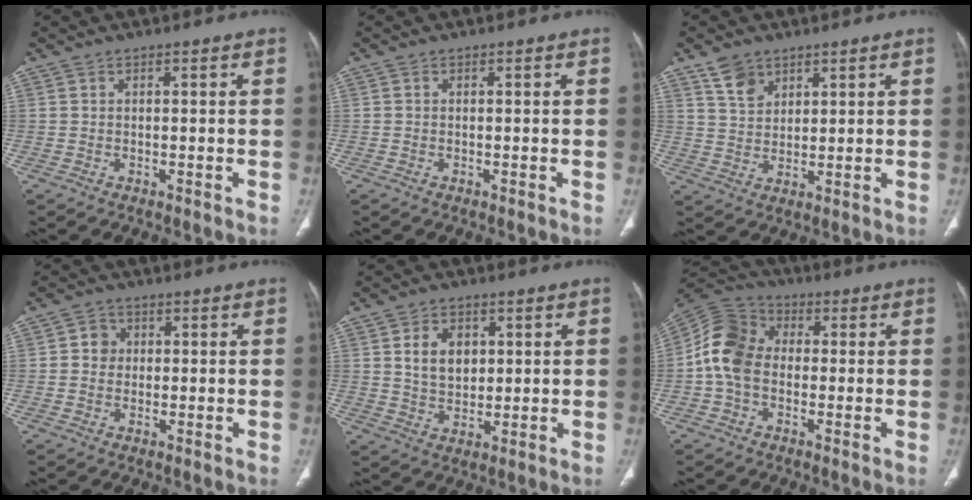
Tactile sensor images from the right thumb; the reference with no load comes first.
{"total": 0.0}
{"total": 5.5, "force": [3.7, 3.4, 2.2], "torque": [-0.023, -0.019, 0.077]}
{"total": 3.3, "force": [0.4, 3.1, 1.1], "torque": [0.004, 0.006, 0.003]}
{"total": 7.2, "force": [1.9, 5.2, 4.6], "torque": [-0.048, -0.012, 0.038]}
{"total": 9.1, "force": [-0.5, 7.4, 5.3], "torque": [-0.089, 0.030, -0.023]}